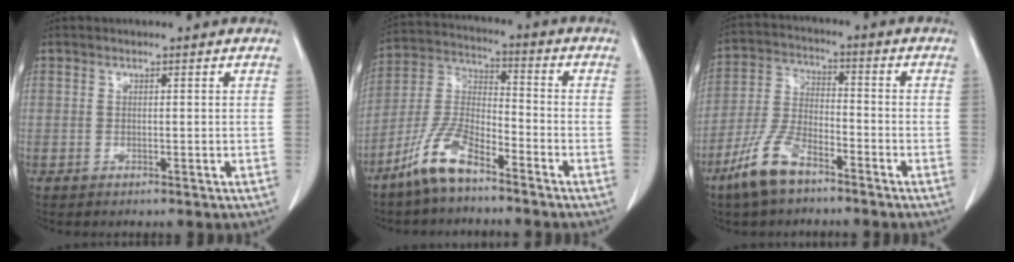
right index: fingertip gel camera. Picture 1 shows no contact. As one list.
[{"total": 9.8, "force": [-7.1, 2.7, 6.3], "torque": [-0.138, -0.002, -0.145]}, {"total": 9.5, "force": [-6.6, 3.4, 6.0], "torque": [-0.135, -0.003, -0.133]}]